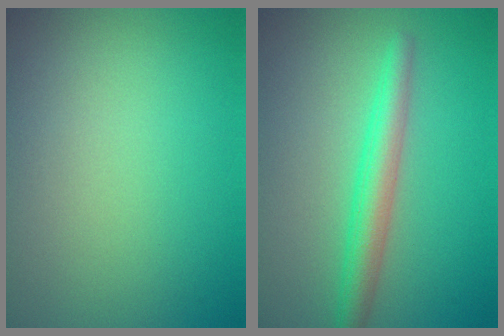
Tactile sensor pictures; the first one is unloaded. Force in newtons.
{"total": 3.5, "press": 3.5, "slide": 0.1}